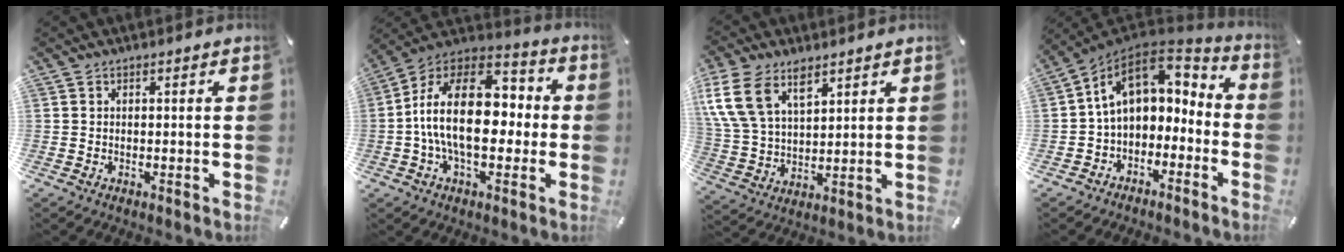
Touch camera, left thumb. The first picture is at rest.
{"total": 21.1, "force": [-0.9, 12.8, 16.8], "torque": [-0.303, 0.009, -0.019]}
{"total": 12.5, "force": [7.0, 7.2, 7.4], "torque": [-0.197, -0.020, 0.128]}
{"total": 12.9, "force": [3.0, 8.8, 8.9], "torque": [-0.161, -0.012, 0.053]}